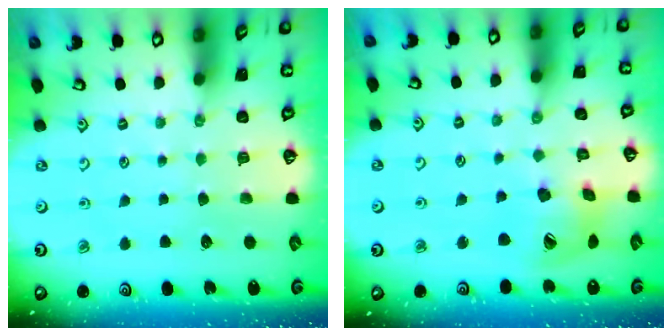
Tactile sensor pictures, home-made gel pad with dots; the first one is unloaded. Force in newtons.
{"total": 15.5, "press": 15.4, "slide": 2.4}